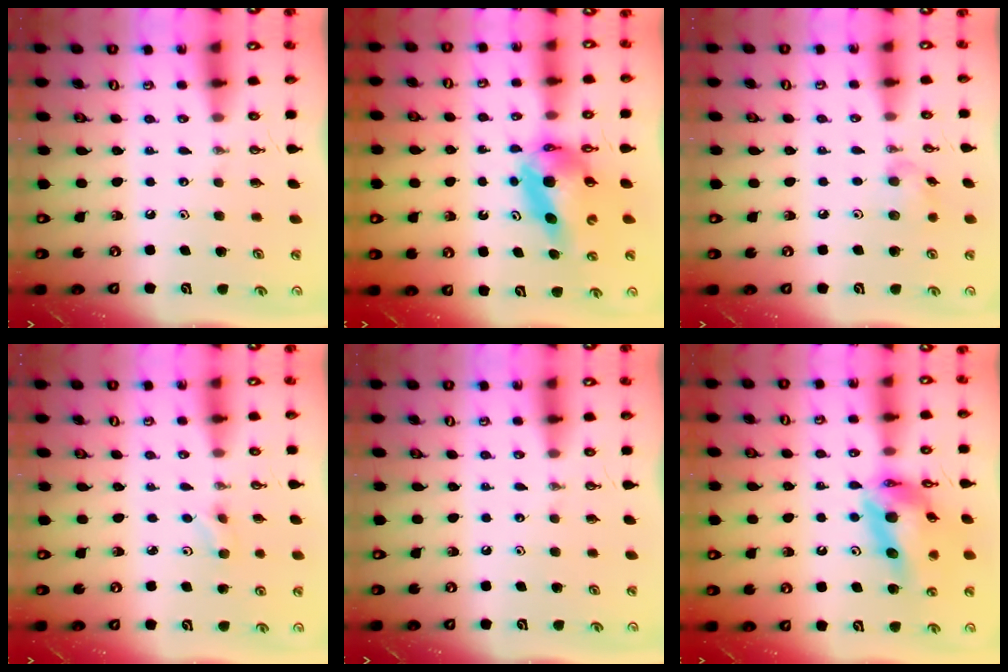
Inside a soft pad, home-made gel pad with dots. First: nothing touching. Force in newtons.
{"total": 10.9, "press": 10.9, "slide": 1.1}
{"total": 6.5, "press": 6.4, "slide": 0.7}
{"total": 2.5, "press": 2.4, "slide": 0.7}
{"total": 0.0}
{"total": 16.2, "press": 16.1, "slide": 1.7}